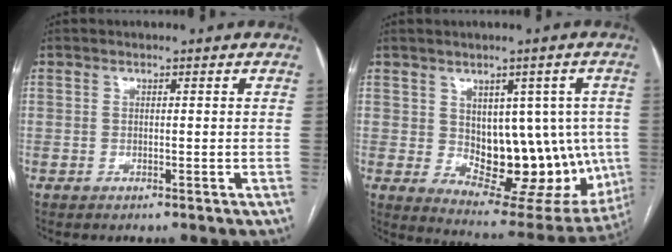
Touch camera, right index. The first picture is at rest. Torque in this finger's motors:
{"motor_torque": [1.91, -0.01, 0.23, 0.06]}